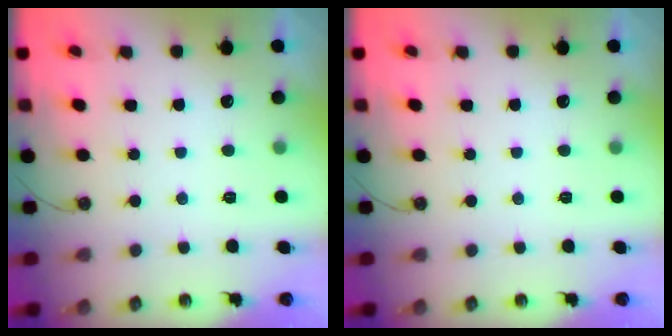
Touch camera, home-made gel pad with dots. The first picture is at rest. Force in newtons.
{"total": 0.0}